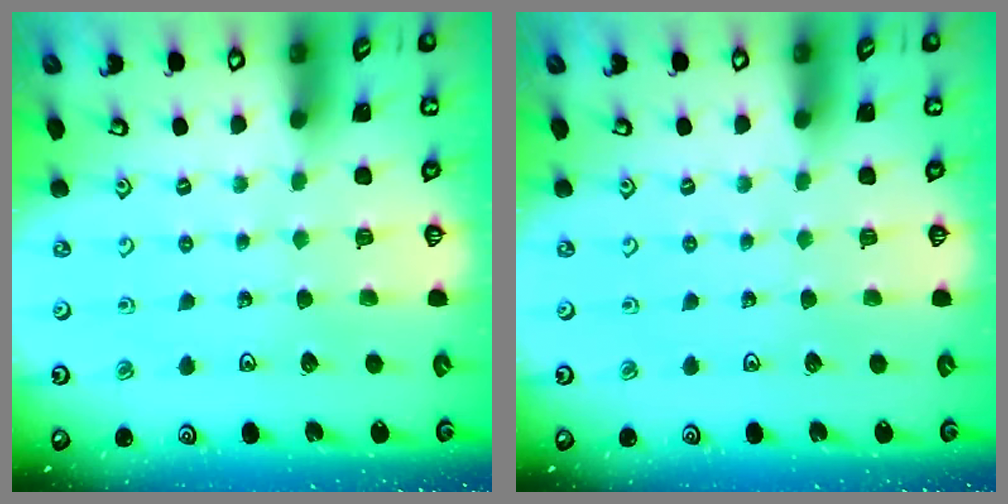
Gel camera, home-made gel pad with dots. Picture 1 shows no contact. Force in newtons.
{"total": 0.0}